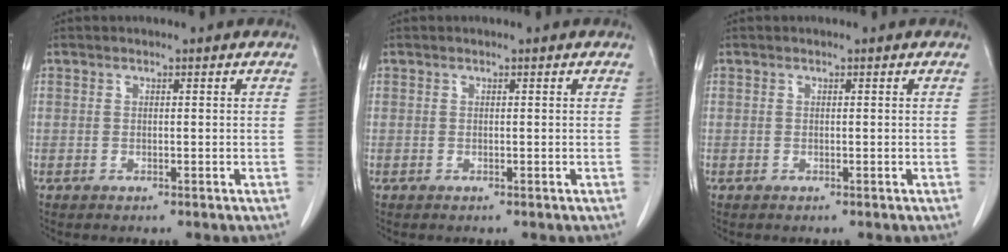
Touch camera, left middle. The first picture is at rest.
{"total": 0.0}
{"total": 0.0}